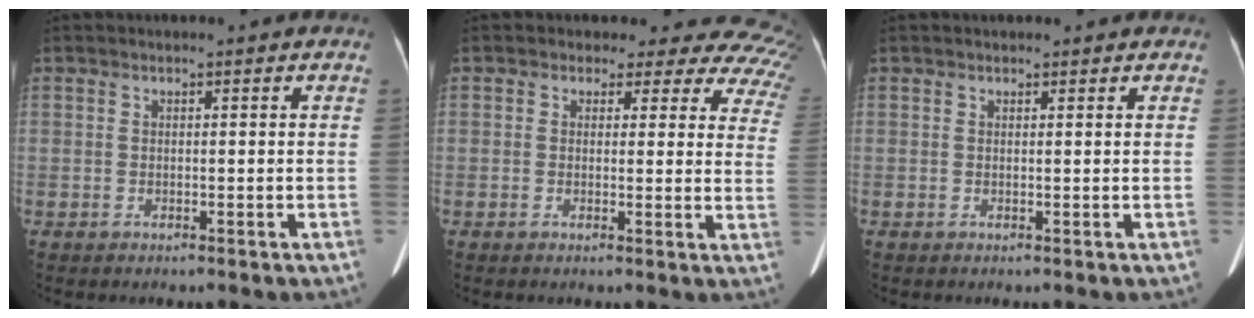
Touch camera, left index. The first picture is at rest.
{"total": 12.9, "force": [10.4, 7.0, 3.2], "torque": [-0.007, -0.030, 0.079]}
{"total": 2.6, "force": [2.3, 0.8, 1.0], "torque": [-0.009, 0.009, 0.025]}